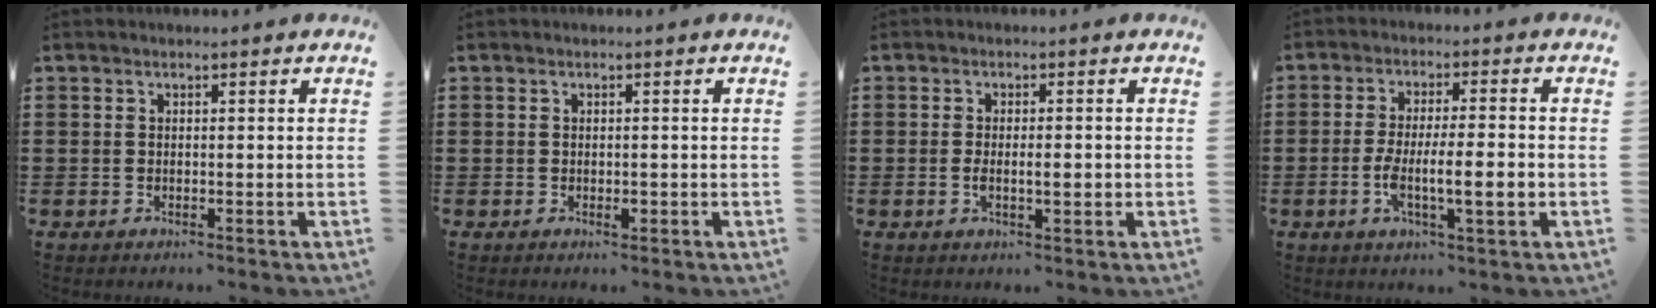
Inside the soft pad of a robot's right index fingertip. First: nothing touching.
{"total": 1.0, "force": [-0.2, 0.5, 0.8], "torque": [-0.015, -0.003, -0.003]}
{"total": 3.6, "force": [-0.6, 1.0, 3.4], "torque": [-0.060, 0.001, -0.011]}
{"total": 7.6, "force": [-1.8, 1.5, 7.2], "torque": [-0.127, -0.002, -0.032]}